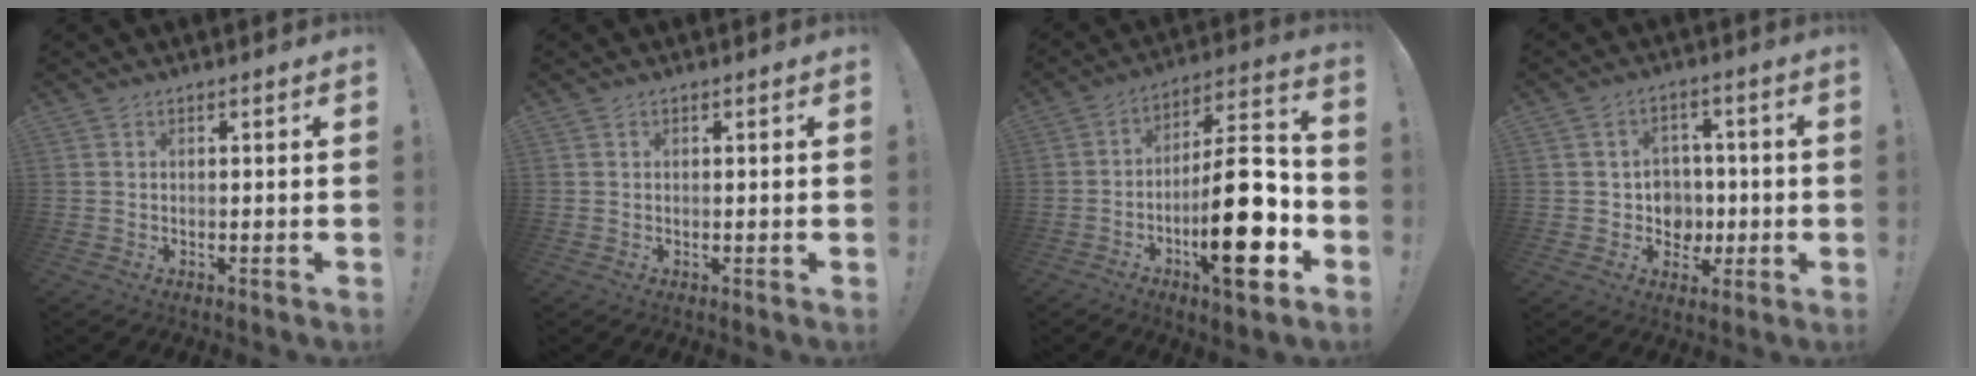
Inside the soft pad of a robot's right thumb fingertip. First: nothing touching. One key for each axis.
{"total": 0.0}
{"total": 21.8, "fx": -6.9, "fy": 6.7, "fz": 19.5, "tx": -0.302, "ty": 0.040, "tz": -0.106}
{"total": 7.7, "fx": -0.4, "fy": 7.5, "fz": 1.8, "tx": -0.023, "ty": -0.001, "tz": 0.002}